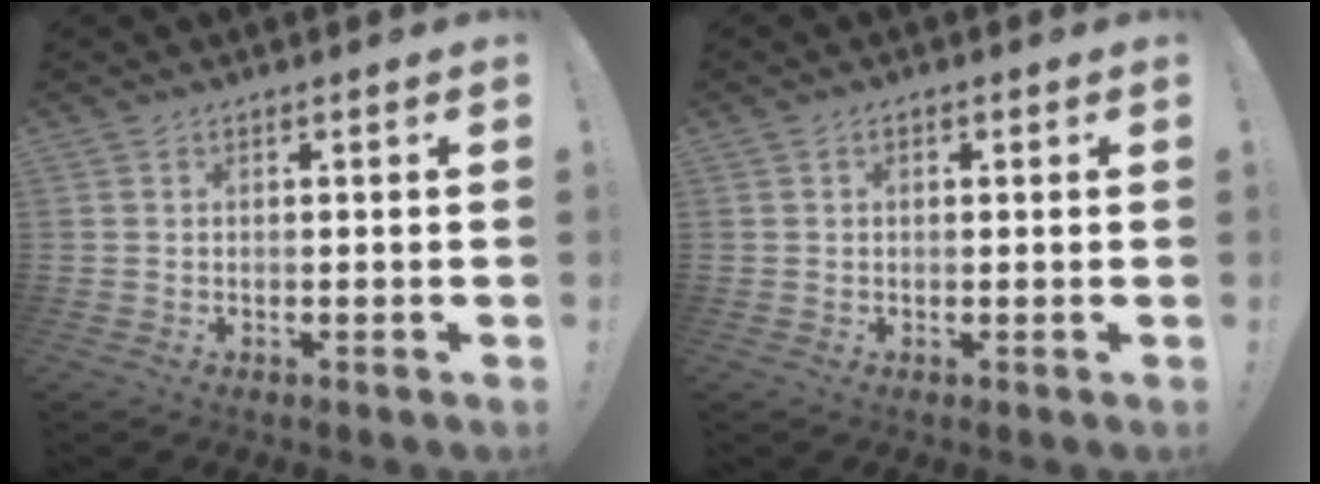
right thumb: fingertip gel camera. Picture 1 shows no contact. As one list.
[{"total": 1.0, "force": [0.0, 0.8, 0.6], "torque": [-0.006, 0.002, -0.002]}]